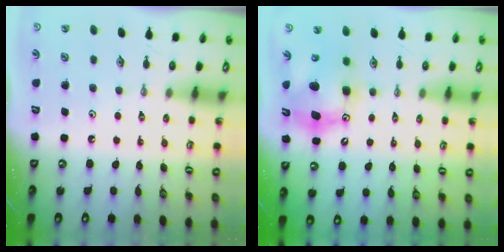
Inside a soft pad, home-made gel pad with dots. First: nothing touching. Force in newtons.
{"total": 12.0, "press": 11.6, "slide": 2.8}